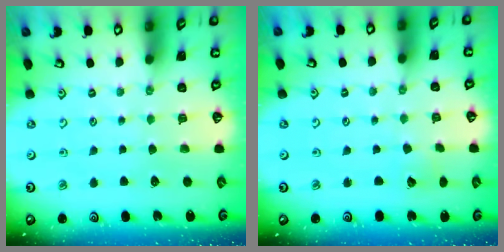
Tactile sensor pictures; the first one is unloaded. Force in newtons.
{"total": 3.2, "press": 3.2, "slide": 0.4}